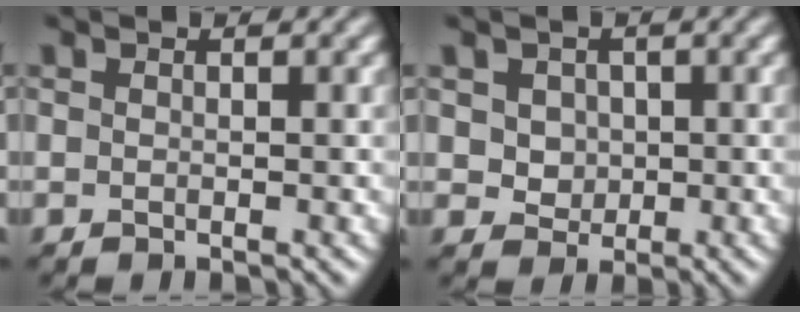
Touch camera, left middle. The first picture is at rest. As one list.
[{"total": 3.3, "force": [1.0, 2.7, 1.5], "torque": [-0.030, 0.005, 0.026]}]